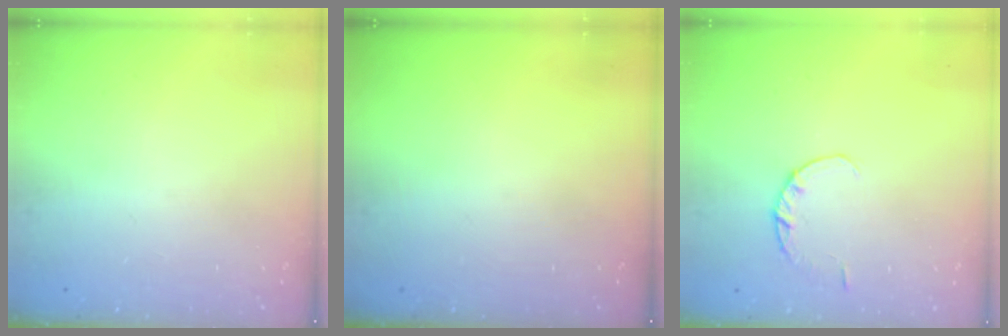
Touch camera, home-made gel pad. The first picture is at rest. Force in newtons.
{"total": 0.0}
{"total": 1.8, "press": 1.8, "slide": 0.3}